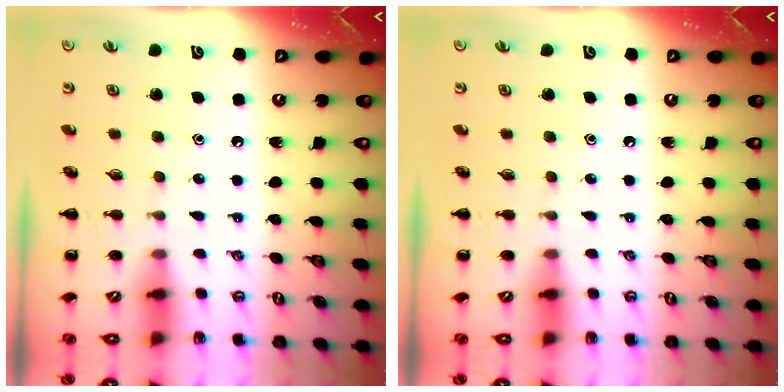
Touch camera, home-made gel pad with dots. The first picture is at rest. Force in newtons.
{"total": 0.0}